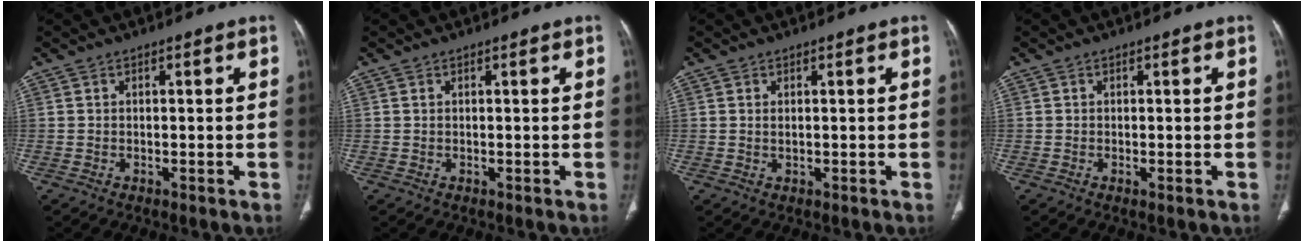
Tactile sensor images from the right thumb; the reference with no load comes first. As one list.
[{"total": 0.0}, {"total": 0.7, "force": [0.2, 0.3, 0.6], "torque": [-0.014, 0.000, 0.007]}, {"total": 0.6, "force": [-0.2, 0.1, 0.6], "torque": [-0.009, -0.003, -0.001]}]